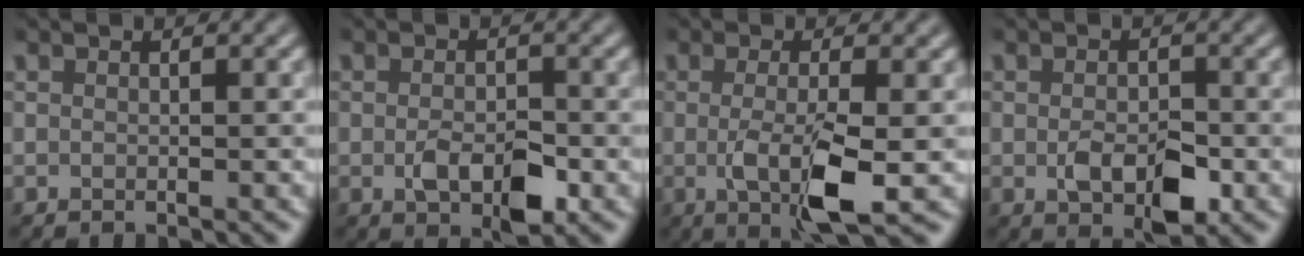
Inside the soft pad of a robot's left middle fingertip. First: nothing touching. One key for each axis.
{"total": 3.5, "fx": -1.1, "fy": 1.8, "fz": 2.7, "tx": -0.050, "ty": -0.006, "tz": -0.018}
{"total": 5.4, "fx": -1.1, "fy": 1.4, "fz": 5.1, "tx": -0.101, "ty": -0.015, "tz": -0.021}
{"total": 3.7, "fx": -1.0, "fy": 2.1, "fz": 2.8, "tx": -0.051, "ty": -0.007, "tz": -0.017}